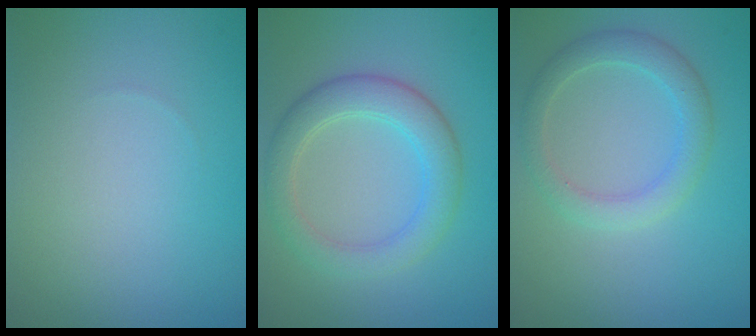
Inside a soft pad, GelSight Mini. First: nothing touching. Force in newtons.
{"total": 4.2, "press": 4.2, "slide": 0.2}
{"total": 2.9, "press": 2.9, "slide": 0.2}